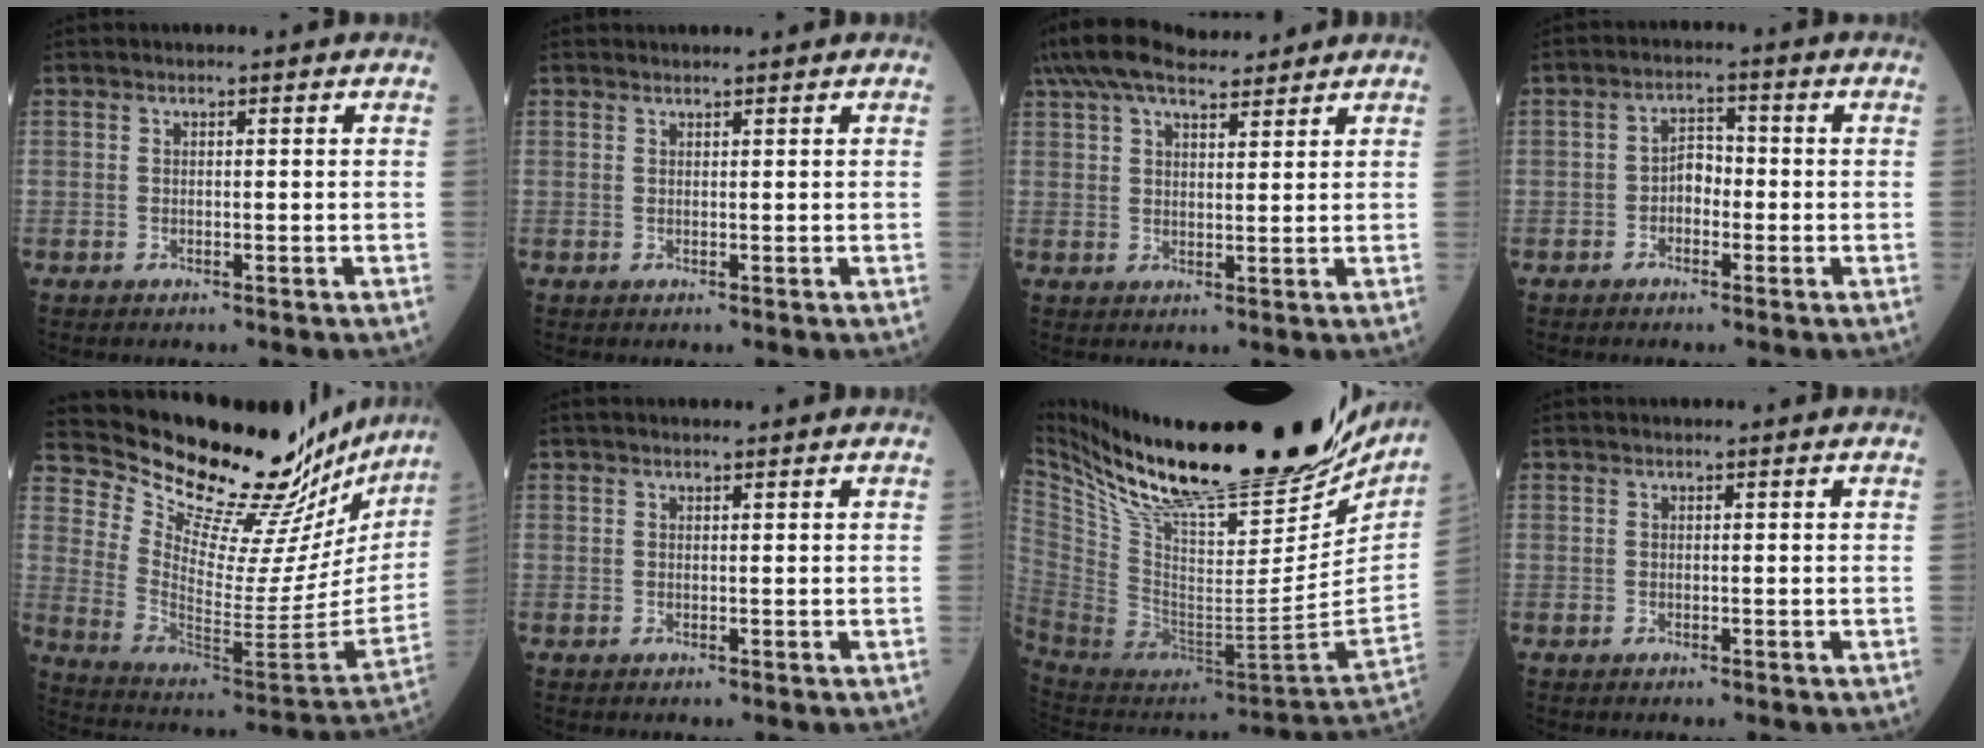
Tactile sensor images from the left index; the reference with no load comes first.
{"total": 1.3, "force": [1.3, 0.1, 0.2], "torque": [-0.004, 0.008, 0.020]}
{"total": 11.7, "force": [10.0, 2.9, 5.4], "torque": [-0.107, 0.042, 0.169]}
{"total": 3.2, "force": [-1.1, 2.0, 2.3], "torque": [-0.034, 0.008, -0.027]}
{"total": 28.8, "force": [26.3, 6.8, 9.6], "torque": [-0.159, -0.097, 0.356]}
{"total": 1.5, "force": [1.2, 0.3, 0.8], "torque": [-0.011, 0.016, 0.016]}
{"total": 34.9, "force": [26.5, 7.8, 21.4], "torque": [-0.362, -0.043, 0.406]}
{"total": 0.0}